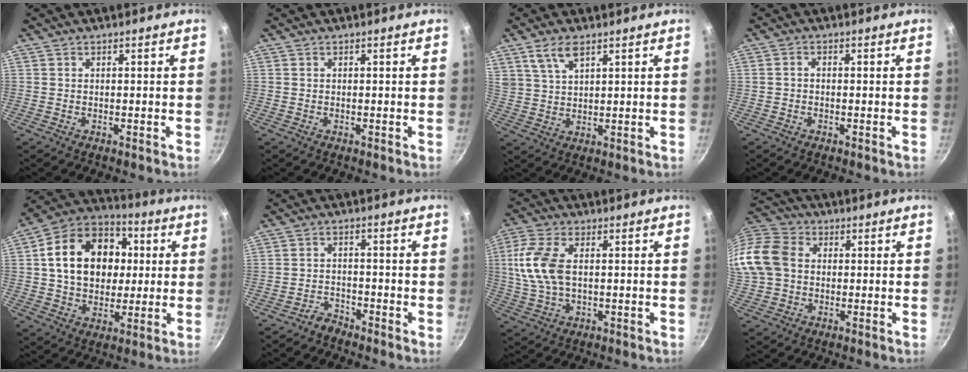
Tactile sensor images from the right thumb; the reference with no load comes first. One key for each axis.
{"total": 0.0}
{"total": 6.0, "fx": 3.7, "fy": 2.6, "fz": 4.0, "tx": -0.071, "ty": -0.010, "tz": 0.077}
{"total": 1.1, "fx": -0.4, "fy": 0.8, "fz": 0.7, "tx": -0.013, "ty": 0.009, "tz": -0.008}
{"total": 19.8, "fx": 3.0, "fy": 15.0, "fz": 12.6, "tx": -0.182, "ty": 0.025, "tz": 0.041}
{"total": 2.4, "fx": -2.3, "fy": 0.7, "fz": 0.1, "tx": 0.007, "ty": 0.024, "tz": -0.044}
{"total": 10.8, "fx": 1.3, "fy": 6.1, "fz": 8.9, "tx": -0.186, "ty": 0.009, "tz": 0.020}
{"total": 16.1, "fx": 1.2, "fy": 12.9, "fz": 9.5, "tx": -0.198, "ty": 0.032, "tz": 0.009}